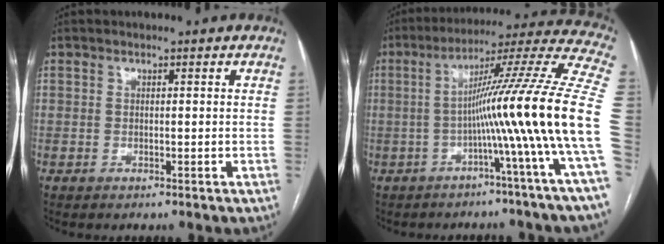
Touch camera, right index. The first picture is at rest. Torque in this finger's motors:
{"motor_torque": [1.84, -0.30, 1.05, 0.21]}